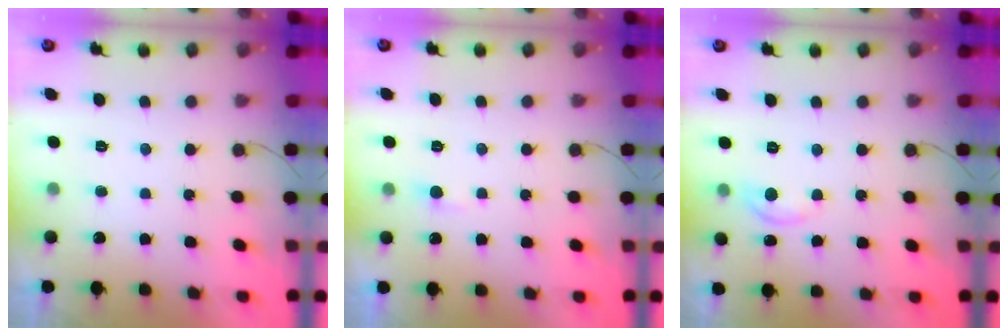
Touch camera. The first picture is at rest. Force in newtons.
{"total": 2.6, "press": 2.6, "slide": 0.2}
{"total": 5.5, "press": 5.4, "slide": 0.8}